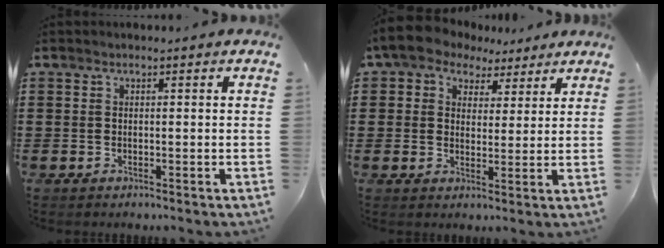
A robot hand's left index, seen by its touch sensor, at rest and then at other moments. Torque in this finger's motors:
{"motor_torque": [2.14, 0.00, 0.71, 0.14]}